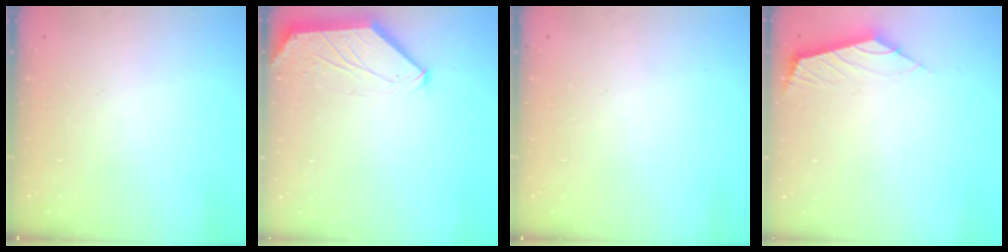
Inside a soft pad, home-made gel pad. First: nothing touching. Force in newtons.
{"total": 1.6, "press": 1.5, "slide": 0.3}
{"total": 0.0}
{"total": 2.4, "press": 2.3, "slide": 0.6}